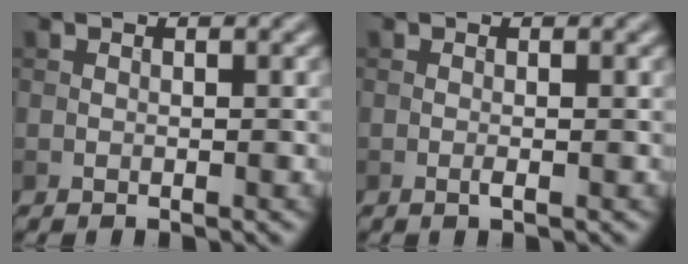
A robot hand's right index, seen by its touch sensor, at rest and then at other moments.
{"total": 0.6, "force": [-0.2, 0.1, 0.6], "torque": [-0.013, -0.003, -0.005]}